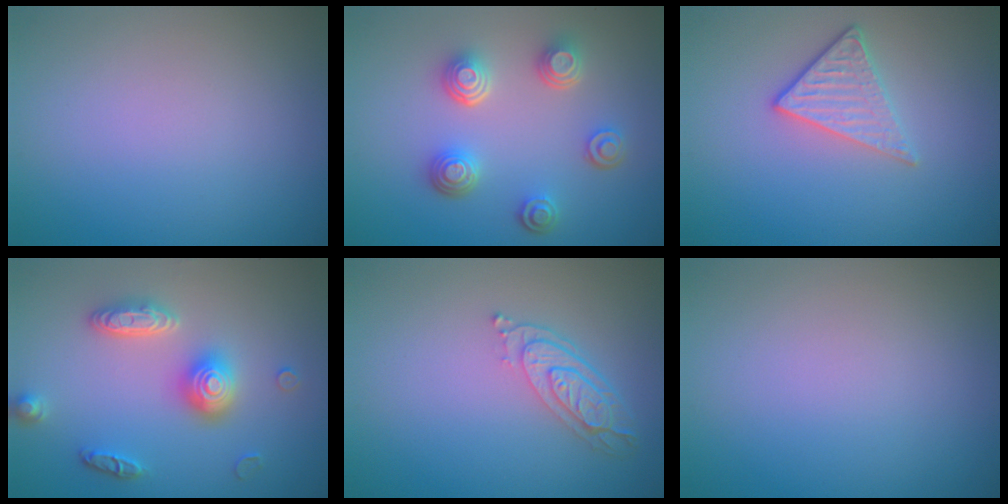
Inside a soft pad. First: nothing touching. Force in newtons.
{"total": 4.4, "press": 3.4, "slide": 2.8}
{"total": 3.0, "press": 2.6, "slide": 1.6}
{"total": 3.9, "press": 3.5, "slide": 1.8}
{"total": 3.4, "press": 2.7, "slide": 2.1}
{"total": 0.0}